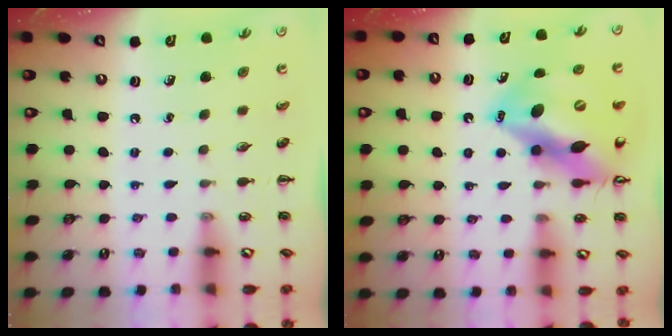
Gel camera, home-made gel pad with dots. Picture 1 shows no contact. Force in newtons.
{"total": 17.2, "press": 16.3, "slide": 5.5}